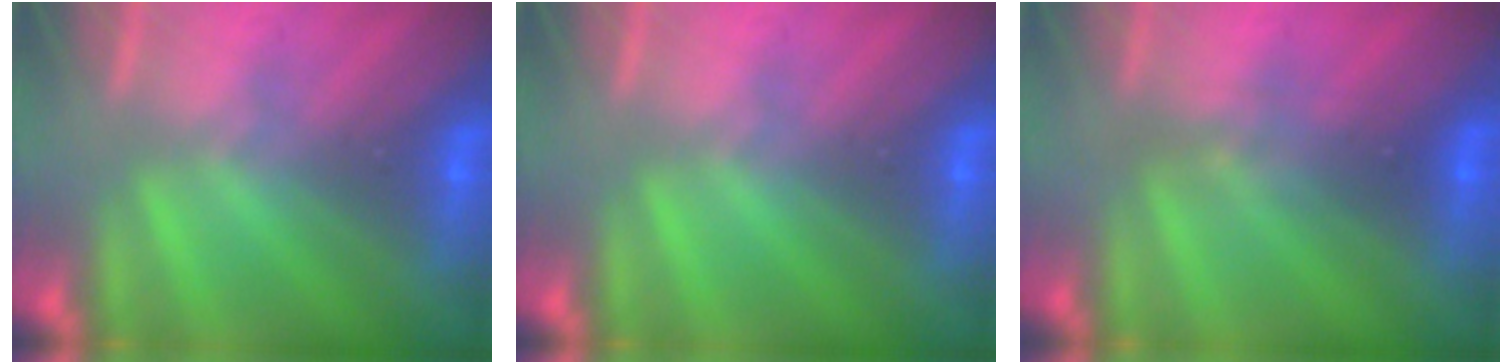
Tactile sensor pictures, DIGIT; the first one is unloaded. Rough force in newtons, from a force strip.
{"total": 0.0}
{"total": 2.3}